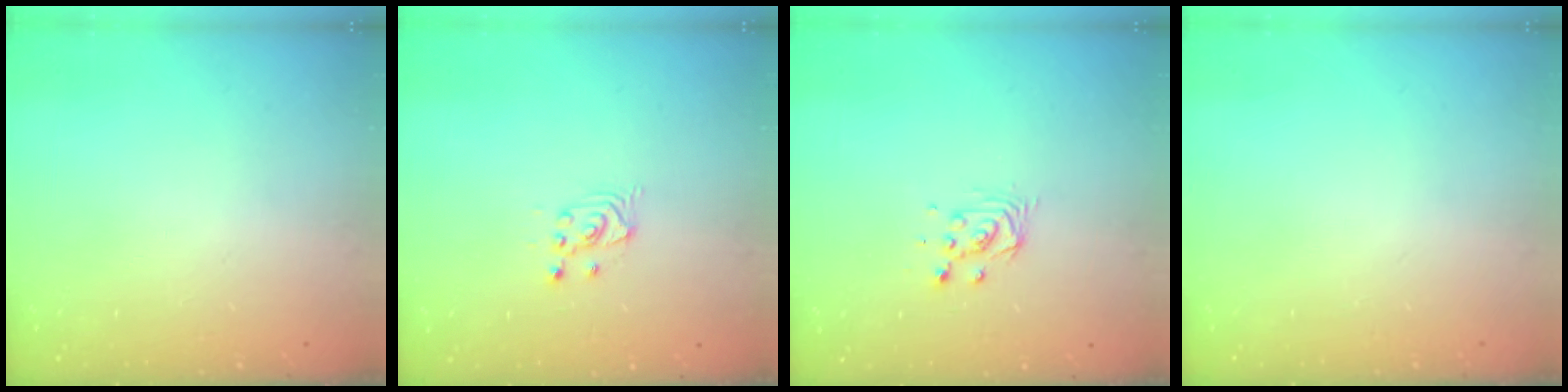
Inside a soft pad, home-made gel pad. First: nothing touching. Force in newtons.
{"total": 2.6, "press": 2.6, "slide": 0.1}
{"total": 4.0, "press": 4.0, "slide": 0.1}
{"total": 0.0}